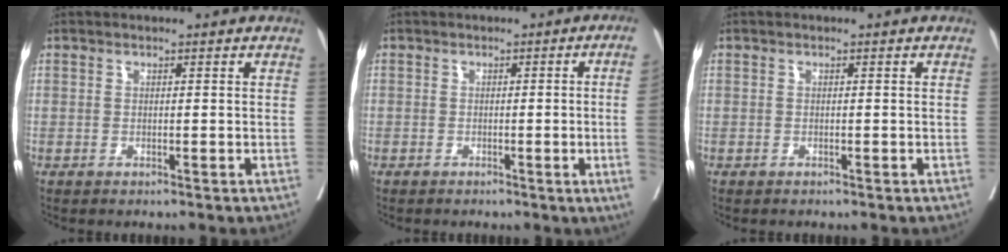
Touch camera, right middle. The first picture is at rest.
{"total": 5.3, "force": [-0.8, -1.9, 4.8], "torque": [-0.050, -0.011, -0.010]}
{"total": 0.0}